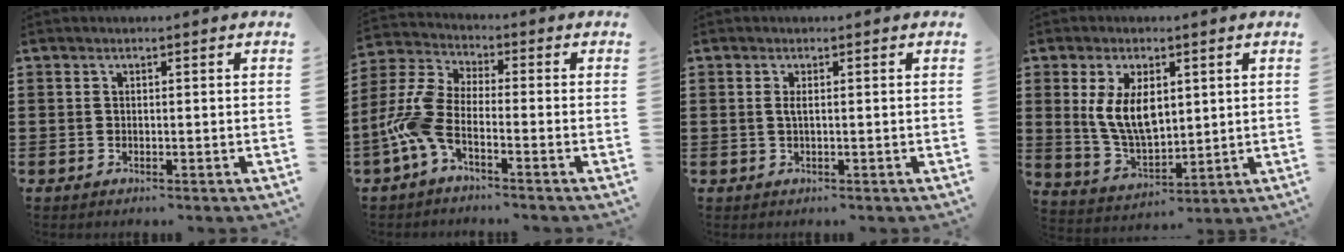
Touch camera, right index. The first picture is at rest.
{"total": 8.0, "force": [-3.6, 3.5, 6.2], "torque": [-0.178, -0.017, -0.079]}
{"total": 1.0, "force": [0.1, 0.1, 1.0], "torque": [-0.020, 0.000, 0.003]}
{"total": 8.3, "force": [2.1, 4.5, 6.7], "torque": [-0.149, 0.007, 0.038]}